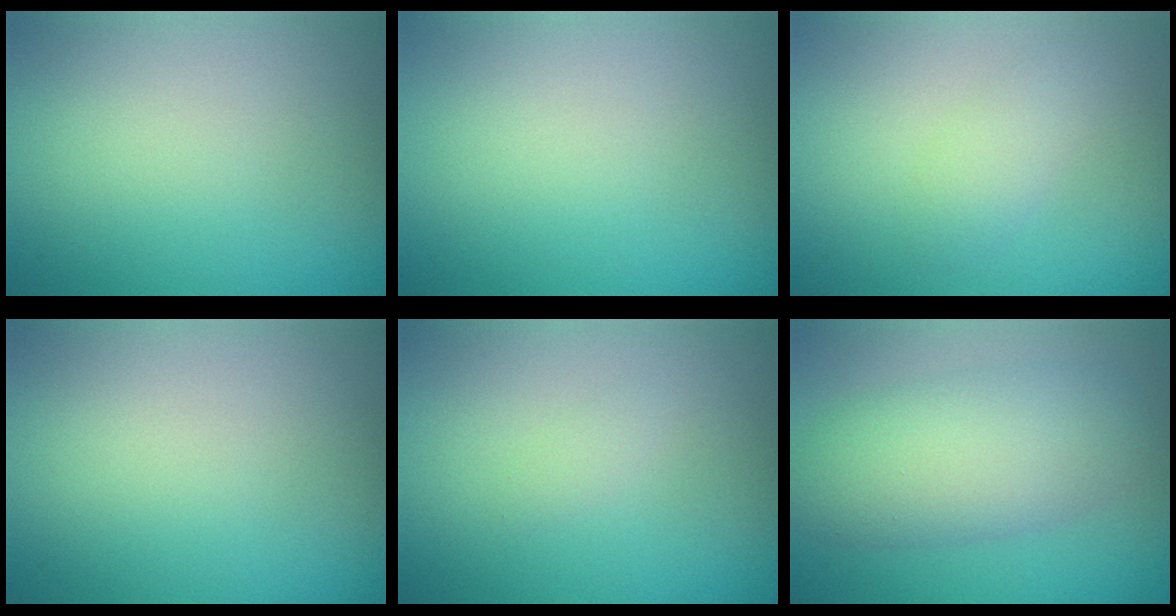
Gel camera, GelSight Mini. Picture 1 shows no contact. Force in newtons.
{"total": 0.0}
{"total": 1.9, "press": 1.9, "slide": 0.1}
{"total": 0.0}
{"total": 0.7, "press": 0.7, "slide": 0.0}
{"total": 6.9, "press": 6.9, "slide": 0.2}